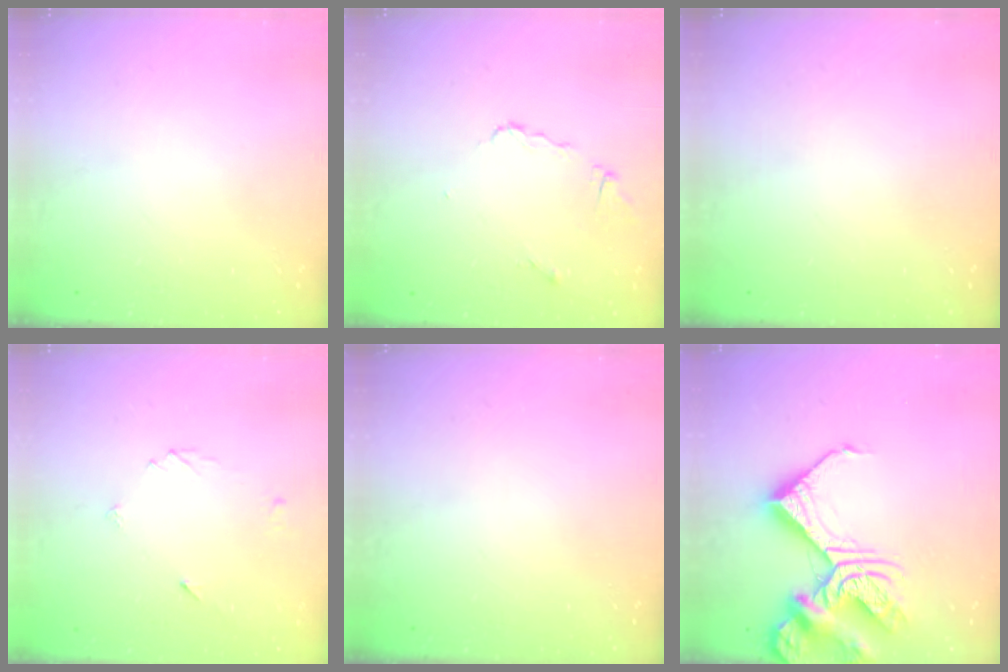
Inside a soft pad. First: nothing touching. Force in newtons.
{"total": 4.1, "press": 4.1, "slide": 0.5}
{"total": 0.0}
{"total": 2.3, "press": 2.3, "slide": 0.2}
{"total": 0.0}
{"total": 16.5, "press": 16.4, "slide": 2.1}